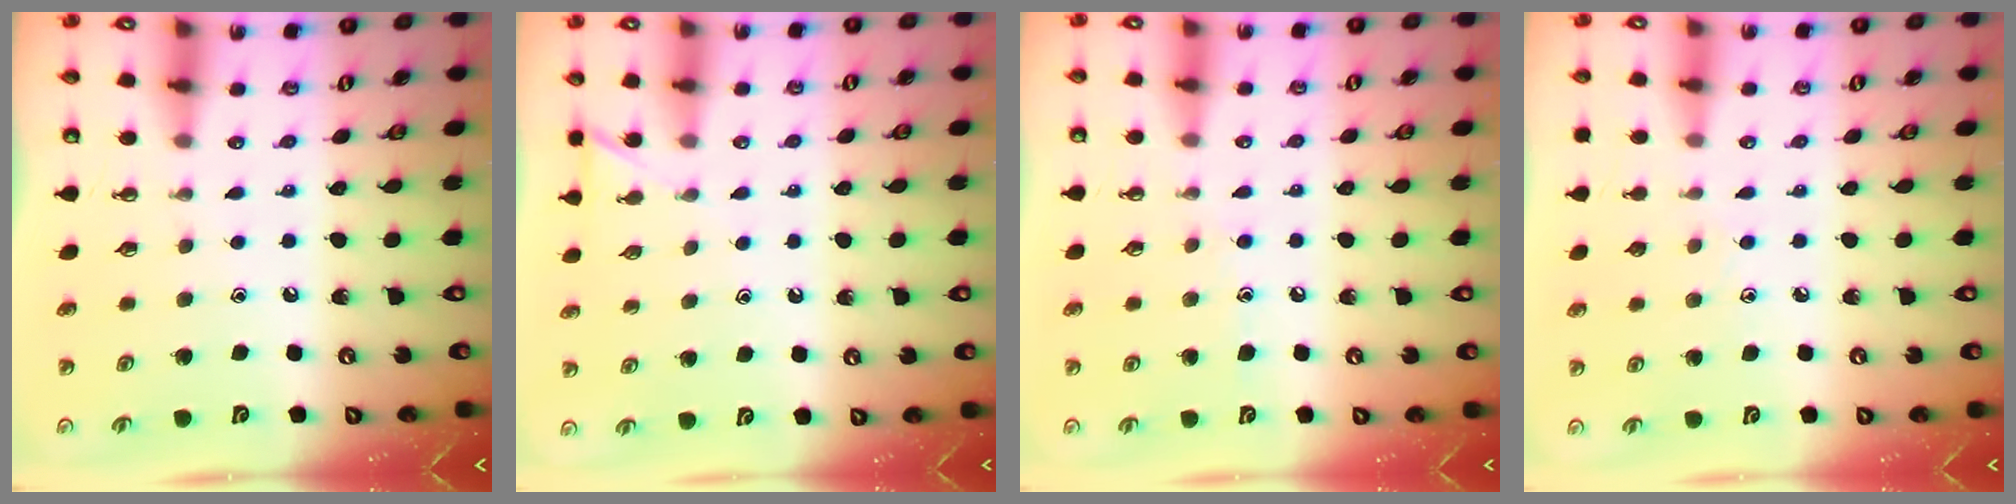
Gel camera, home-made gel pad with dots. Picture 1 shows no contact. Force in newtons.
{"total": 3.5, "press": 3.5, "slide": 0.5}
{"total": 4.9, "press": 4.8, "slide": 0.6}
{"total": 3.8, "press": 3.7, "slide": 0.4}